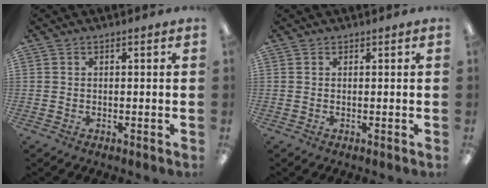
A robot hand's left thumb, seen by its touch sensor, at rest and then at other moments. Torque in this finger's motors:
{"motor_torque": [0.00, 0.00, 0.01, 0.01, 0.00]}